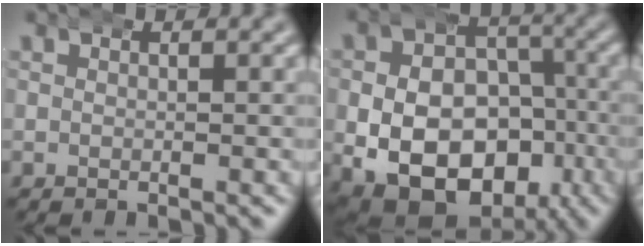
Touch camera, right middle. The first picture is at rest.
{"total": 15.8, "force": [-4.9, 12.5, 8.3], "torque": [-0.155, -0.057, -0.062]}